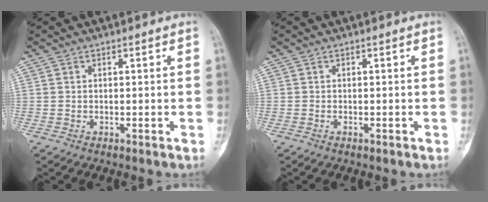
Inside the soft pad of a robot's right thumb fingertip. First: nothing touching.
{"total": 0.0}